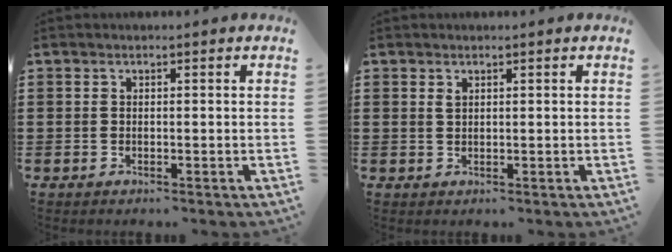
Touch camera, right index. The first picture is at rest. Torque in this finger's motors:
{"motor_torque": [1.19, 0.95, 0.10, 0.03]}